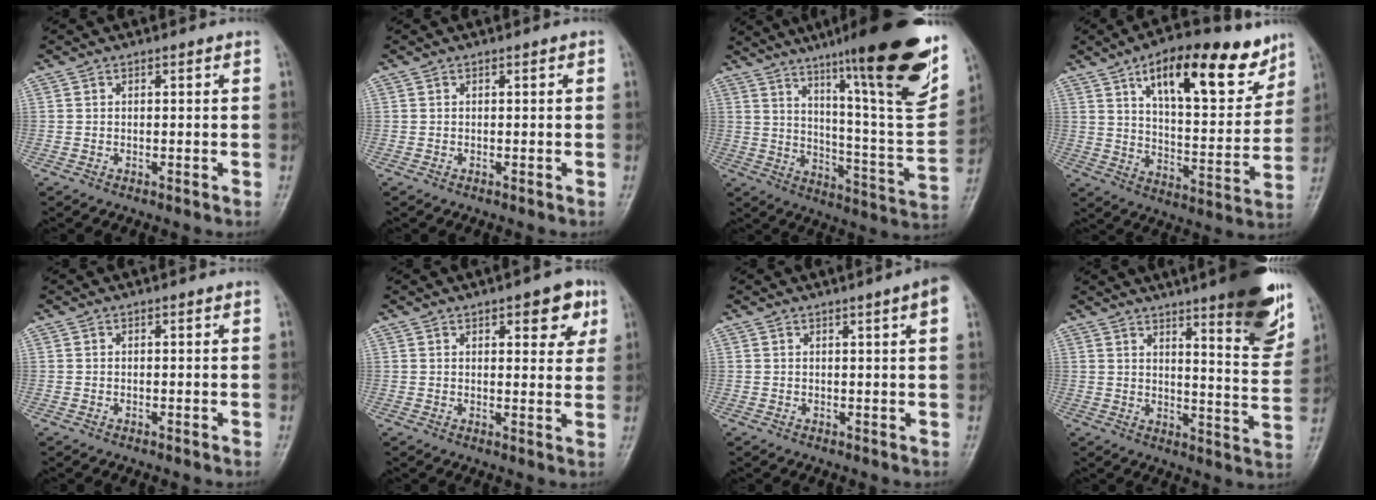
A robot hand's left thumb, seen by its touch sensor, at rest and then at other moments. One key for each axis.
{"total": 0.0}
{"total": 27.8, "fx": 17.2, "fy": 3.2, "fz": 21.6, "tx": -0.299, "ty": -0.068, "tz": 0.262}
{"total": 21.2, "fx": 12.0, "fy": 8.5, "fz": 15.3, "tx": -0.190, "ty": -0.048, "tz": 0.190}
{"total": 0.0}
{"total": 7.1, "fx": 3.6, "fy": 3.0, "fz": 5.4, "tx": -0.041, "ty": -0.012, "tz": 0.039}
{"total": 3.8, "fx": 1.7, "fy": -0.1, "fz": 3.4, "tx": -0.043, "ty": -0.001, "tz": 0.020}
{"total": 16.3, "fx": 10.2, "fy": 2.9, "fz": 12.4, "tx": -0.135, "ty": -0.067, "tz": 0.140}